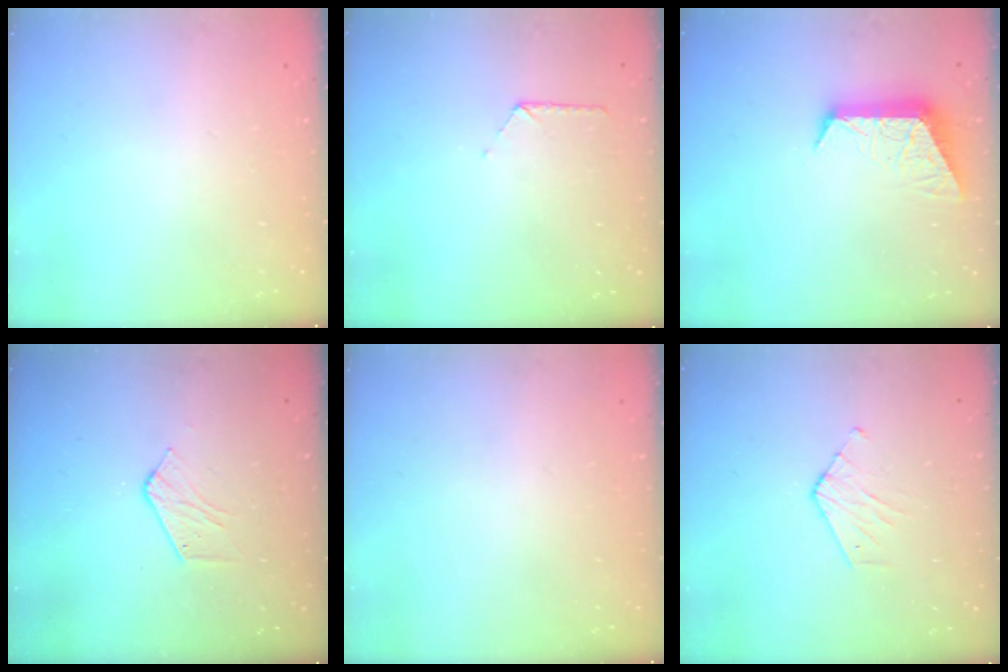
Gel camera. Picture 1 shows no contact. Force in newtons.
{"total": 6.9, "press": 6.9, "slide": 0.6}
{"total": 10.0, "press": 10.0, "slide": 0.3}
{"total": 3.6, "press": 3.5, "slide": 0.2}
{"total": 0.0}
{"total": 5.1, "press": 5.0, "slide": 0.5}